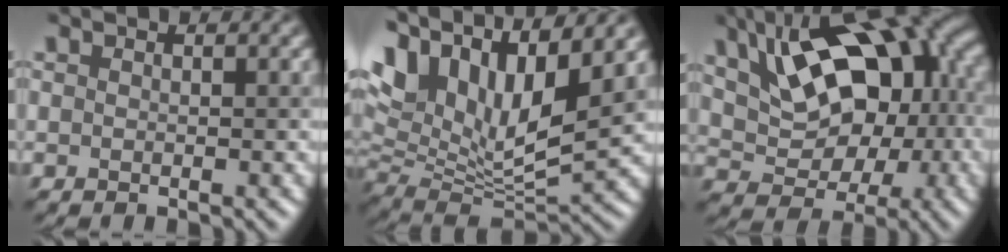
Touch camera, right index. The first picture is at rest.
{"total": 14.4, "force": [6.9, 6.4, 10.9], "torque": [-0.231, 0.027, 0.119]}
{"total": 14.0, "force": [4.5, 7.9, 10.6], "torque": [-0.157, 0.007, 0.083]}